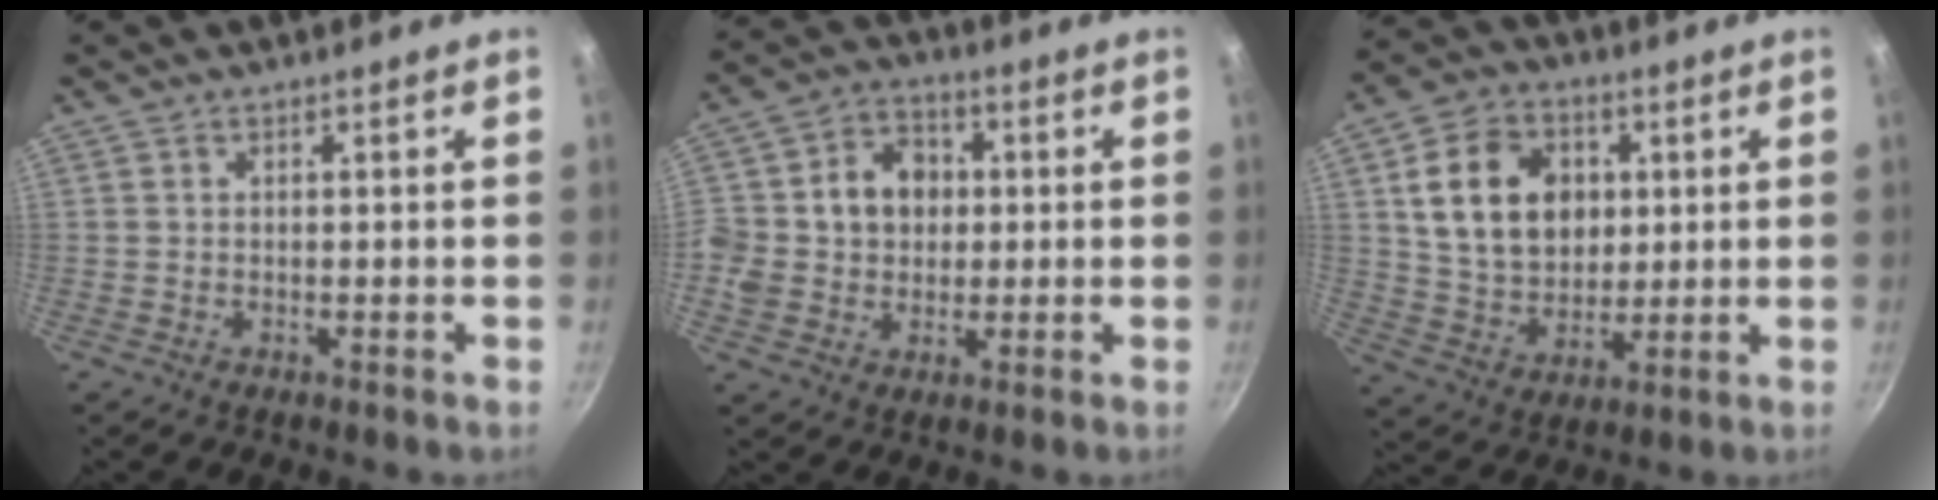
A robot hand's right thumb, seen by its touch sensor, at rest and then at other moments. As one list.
[{"total": 12.3, "force": [1.4, 10.6, 6.1], "torque": [-0.082, 0.014, 0.010]}, {"total": 16.1, "force": [3.6, 12.3, 9.8], "torque": [-0.144, -0.001, 0.066]}]